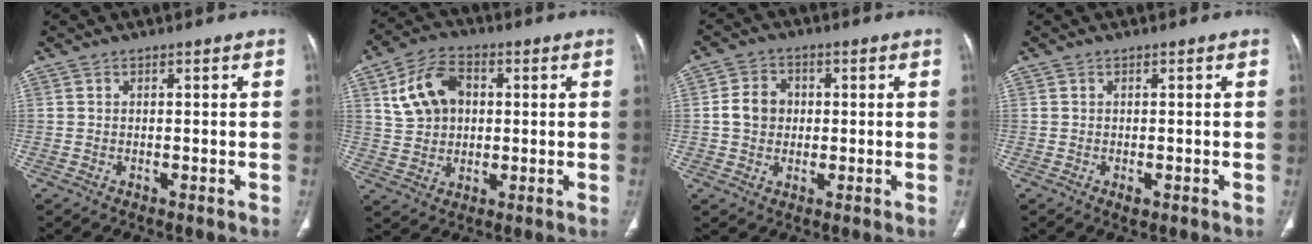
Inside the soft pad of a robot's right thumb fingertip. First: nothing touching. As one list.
[{"total": 10.9, "force": [2.6, 8.0, 6.9], "torque": [-0.112, 0.011, 0.048]}, {"total": 6.0, "force": [0.2, 5.2, 3.0], "torque": [-0.037, 0.011, 0.000]}, {"total": 1.2, "force": [-0.4, 0.6, 0.9], "torque": [-0.013, -0.003, -0.003]}]